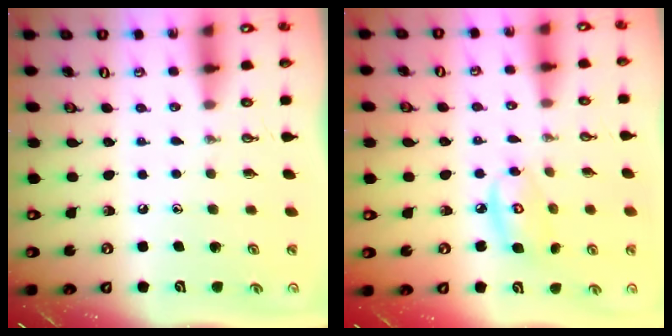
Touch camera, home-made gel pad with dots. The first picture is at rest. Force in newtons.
{"total": 7.3, "press": 7.3, "slide": 0.4}